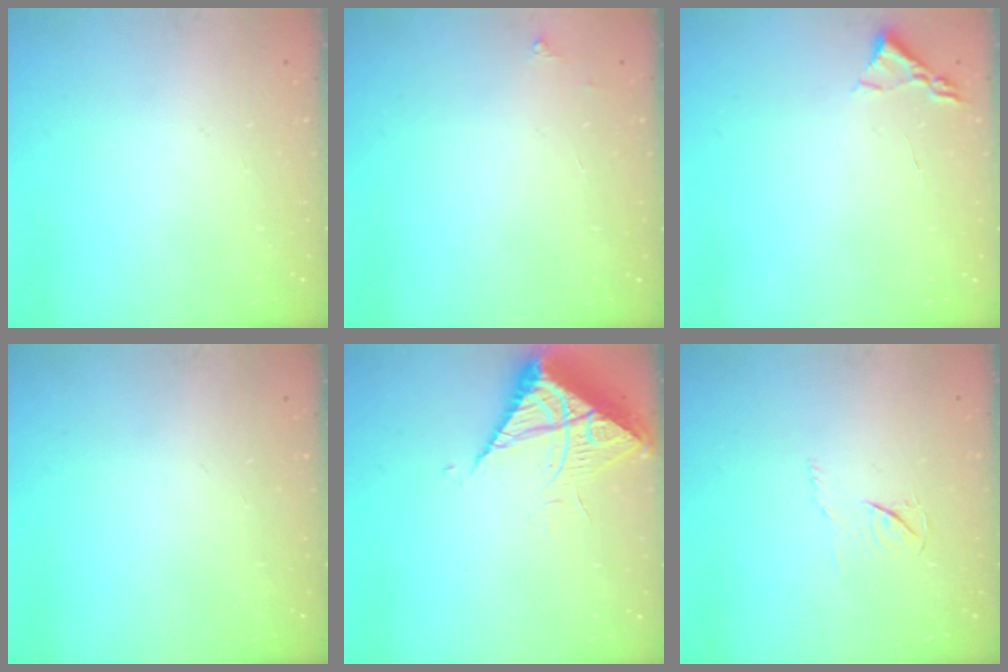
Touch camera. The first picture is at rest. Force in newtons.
{"total": 2.5, "press": 2.5, "slide": 0.4}
{"total": 2.2, "press": 2.2, "slide": 0.3}
{"total": 0.0}
{"total": 7.8, "press": 7.8, "slide": 0.8}
{"total": 3.9, "press": 3.9, "slide": 0.4}